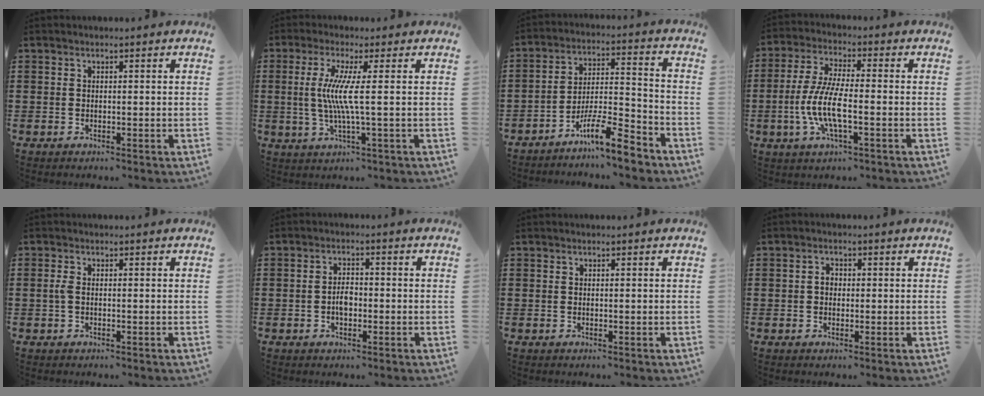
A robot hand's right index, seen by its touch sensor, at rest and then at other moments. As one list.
[{"total": 6.6, "force": [0.3, -0.6, 6.6], "torque": [-0.145, -0.018, -0.007]}, {"total": 9.7, "force": [-7.7, 1.3, 5.8], "torque": [-0.098, 0.016, -0.141]}, {"total": 8.0, "force": [-2.5, 1.9, 7.4], "torque": [-0.172, -0.016, -0.055]}, {"total": 1.3, "force": [-0.2, 0.4, 1.2], "torque": [-0.031, -0.003, -0.007]}, {"total": 2.7, "force": [-0.6, 1.4, 2.3], "torque": [-0.051, 0.002, -0.013]}, {"total": 0.0}, {"total": 1.7, "force": [0.0, 1.2, 1.2], "torque": [-0.024, 0.006, -0.002]}]